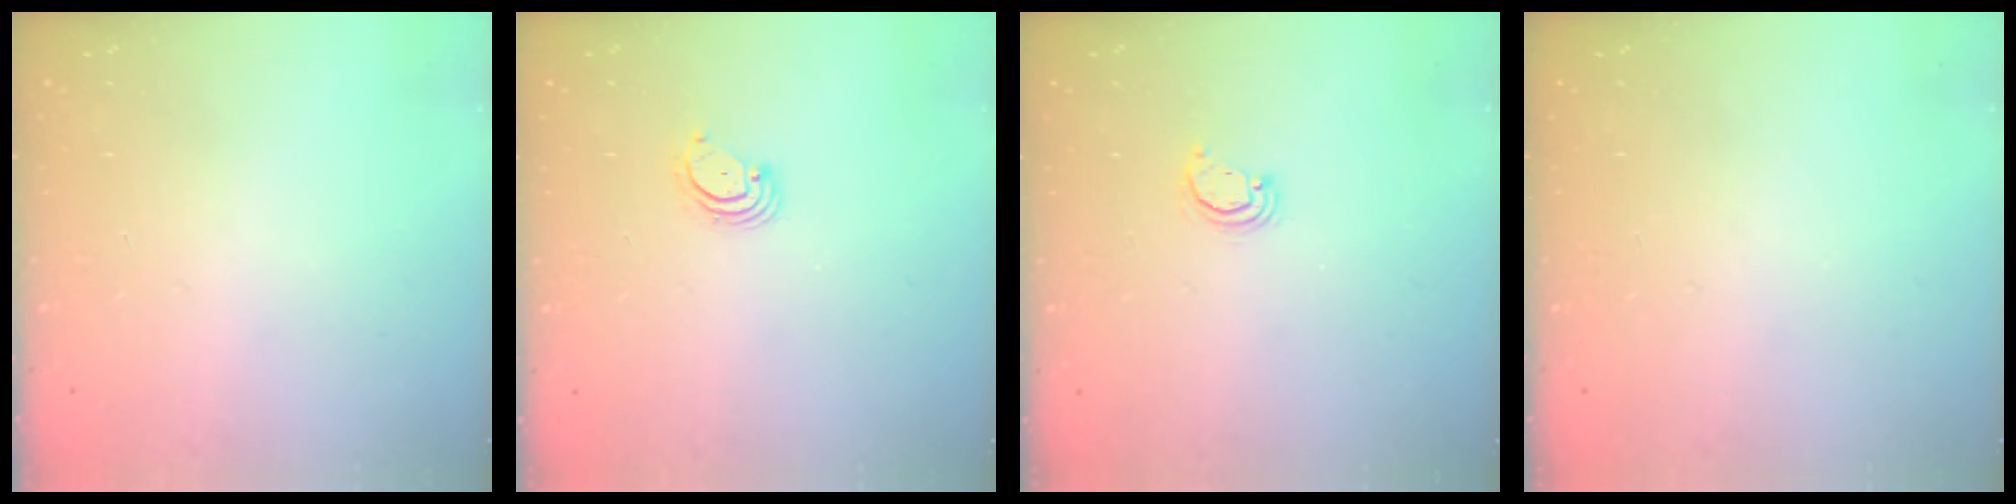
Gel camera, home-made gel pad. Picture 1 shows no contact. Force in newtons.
{"total": 3.1, "press": 3.1, "slide": 0.3}
{"total": 2.5, "press": 2.5, "slide": 0.3}
{"total": 0.0}